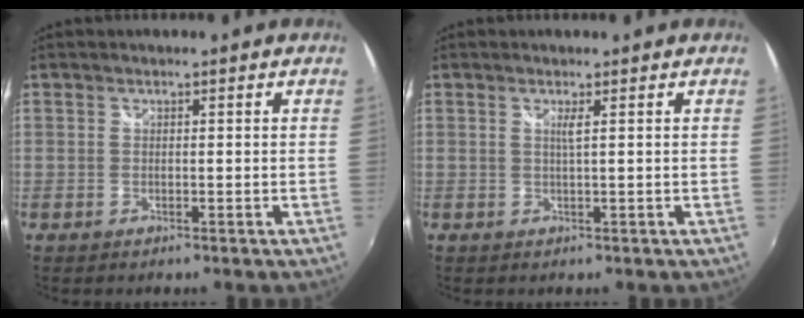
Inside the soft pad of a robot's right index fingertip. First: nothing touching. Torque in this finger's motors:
{"motor_torque": [-0.01, 0.02, 0.00, 0.02]}